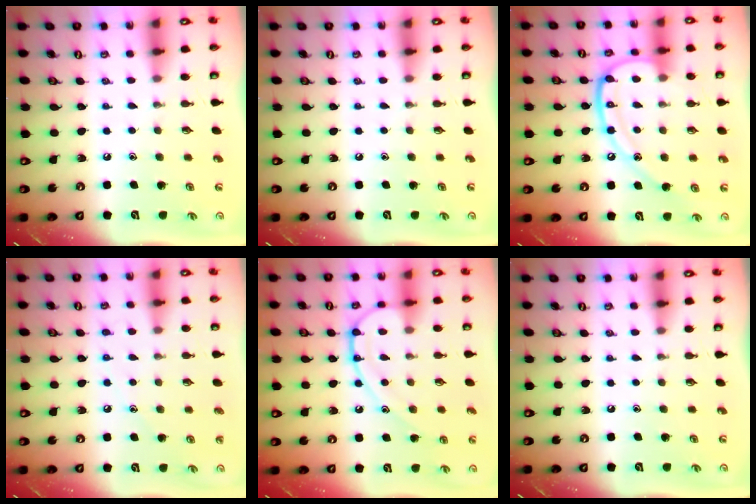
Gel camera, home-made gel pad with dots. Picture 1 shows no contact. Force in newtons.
{"total": 0.0}
{"total": 14.5, "press": 14.5, "slide": 0.8}
{"total": 5.9, "press": 5.8, "slide": 0.7}
{"total": 12.0, "press": 12.0, "slide": 0.7}
{"total": 0.0}